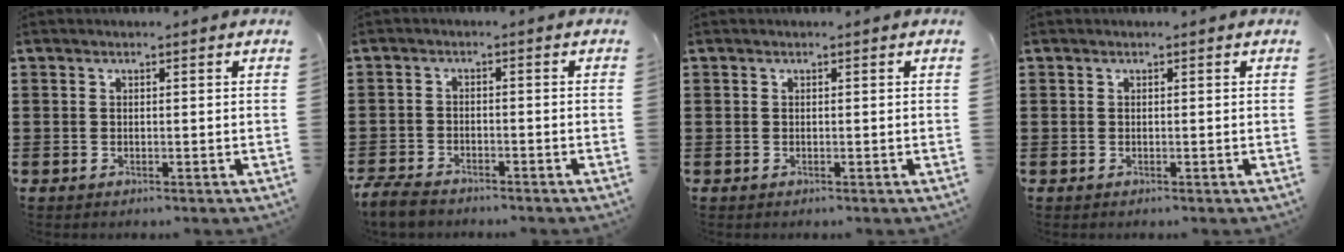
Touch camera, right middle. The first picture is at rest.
{"total": 3.4, "force": [-3.2, 0.8, 1.0], "torque": [-0.040, -0.004, -0.071]}
{"total": 0.0}
{"total": 0.0}